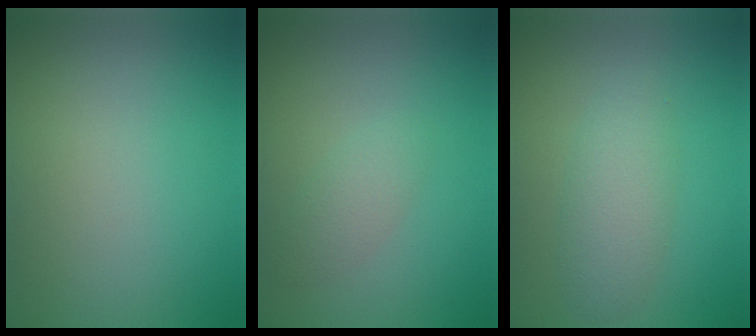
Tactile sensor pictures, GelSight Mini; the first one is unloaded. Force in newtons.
{"total": 1.5, "press": 1.5, "slide": 0.0}
{"total": 2.8, "press": 2.8, "slide": 0.1}